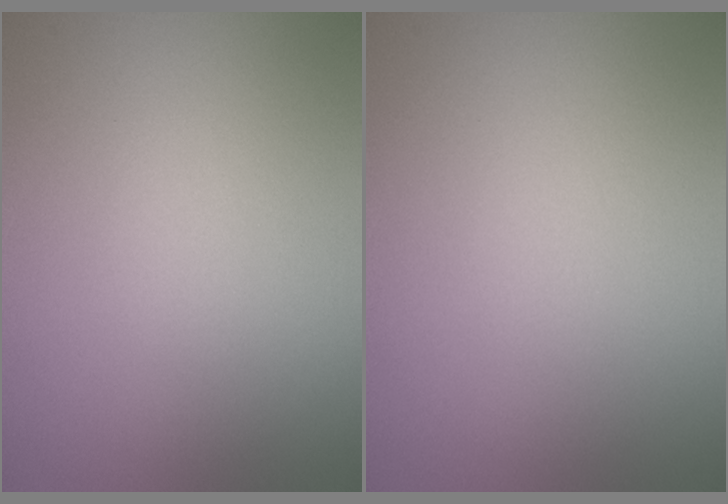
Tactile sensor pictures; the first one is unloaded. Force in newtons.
{"total": 0.0}